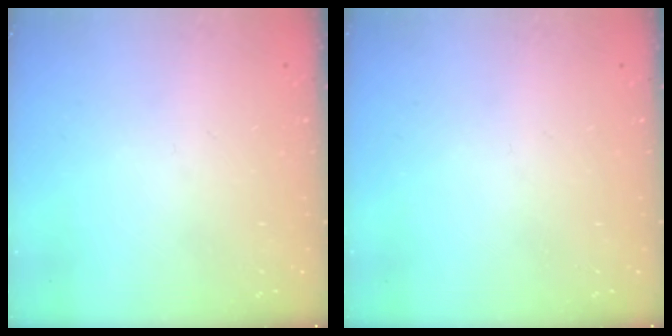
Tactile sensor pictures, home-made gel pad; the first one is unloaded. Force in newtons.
{"total": 0.0}